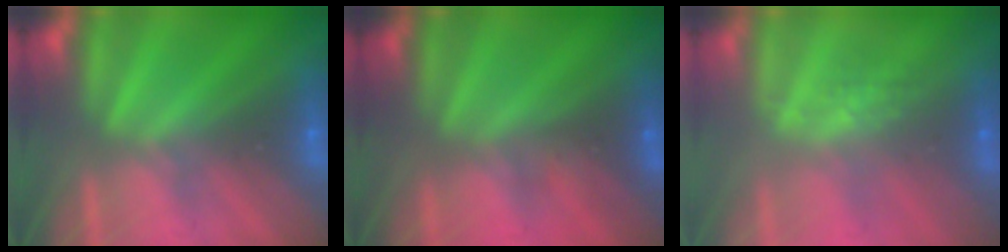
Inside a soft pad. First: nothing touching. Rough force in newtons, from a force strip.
{"total": 2.1}
{"total": 2.7}